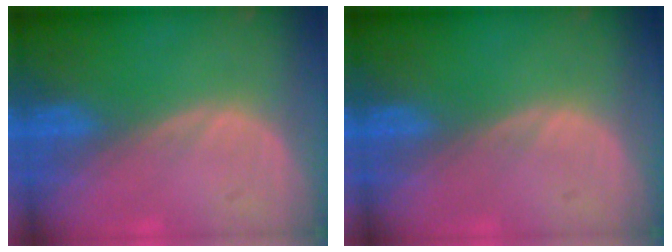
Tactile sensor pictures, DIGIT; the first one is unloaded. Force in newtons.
{"total": 0.0}